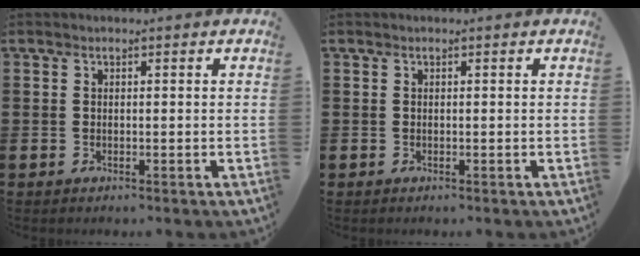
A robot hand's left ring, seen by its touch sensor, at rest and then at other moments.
{"total": 0.0}